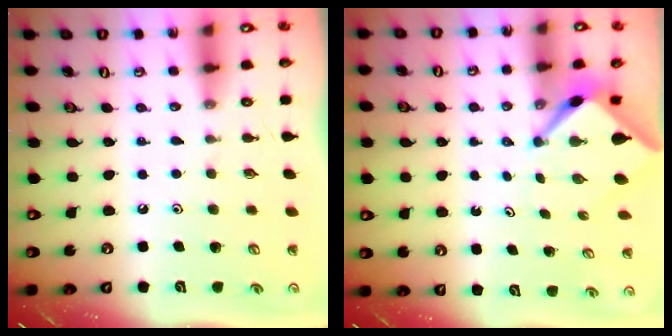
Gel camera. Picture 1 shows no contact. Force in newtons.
{"total": 3.5, "press": 3.5, "slide": 0.2}